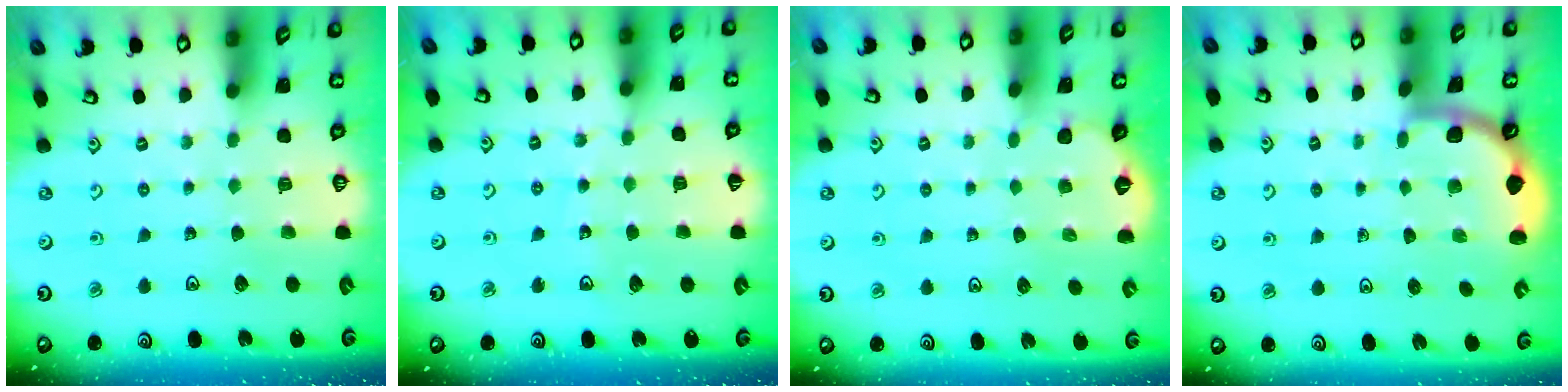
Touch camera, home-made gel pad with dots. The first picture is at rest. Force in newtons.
{"total": 6.4, "press": 6.1, "slide": 2.0}
{"total": 0.0}
{"total": 1.9, "press": 1.9, "slide": 0.0}